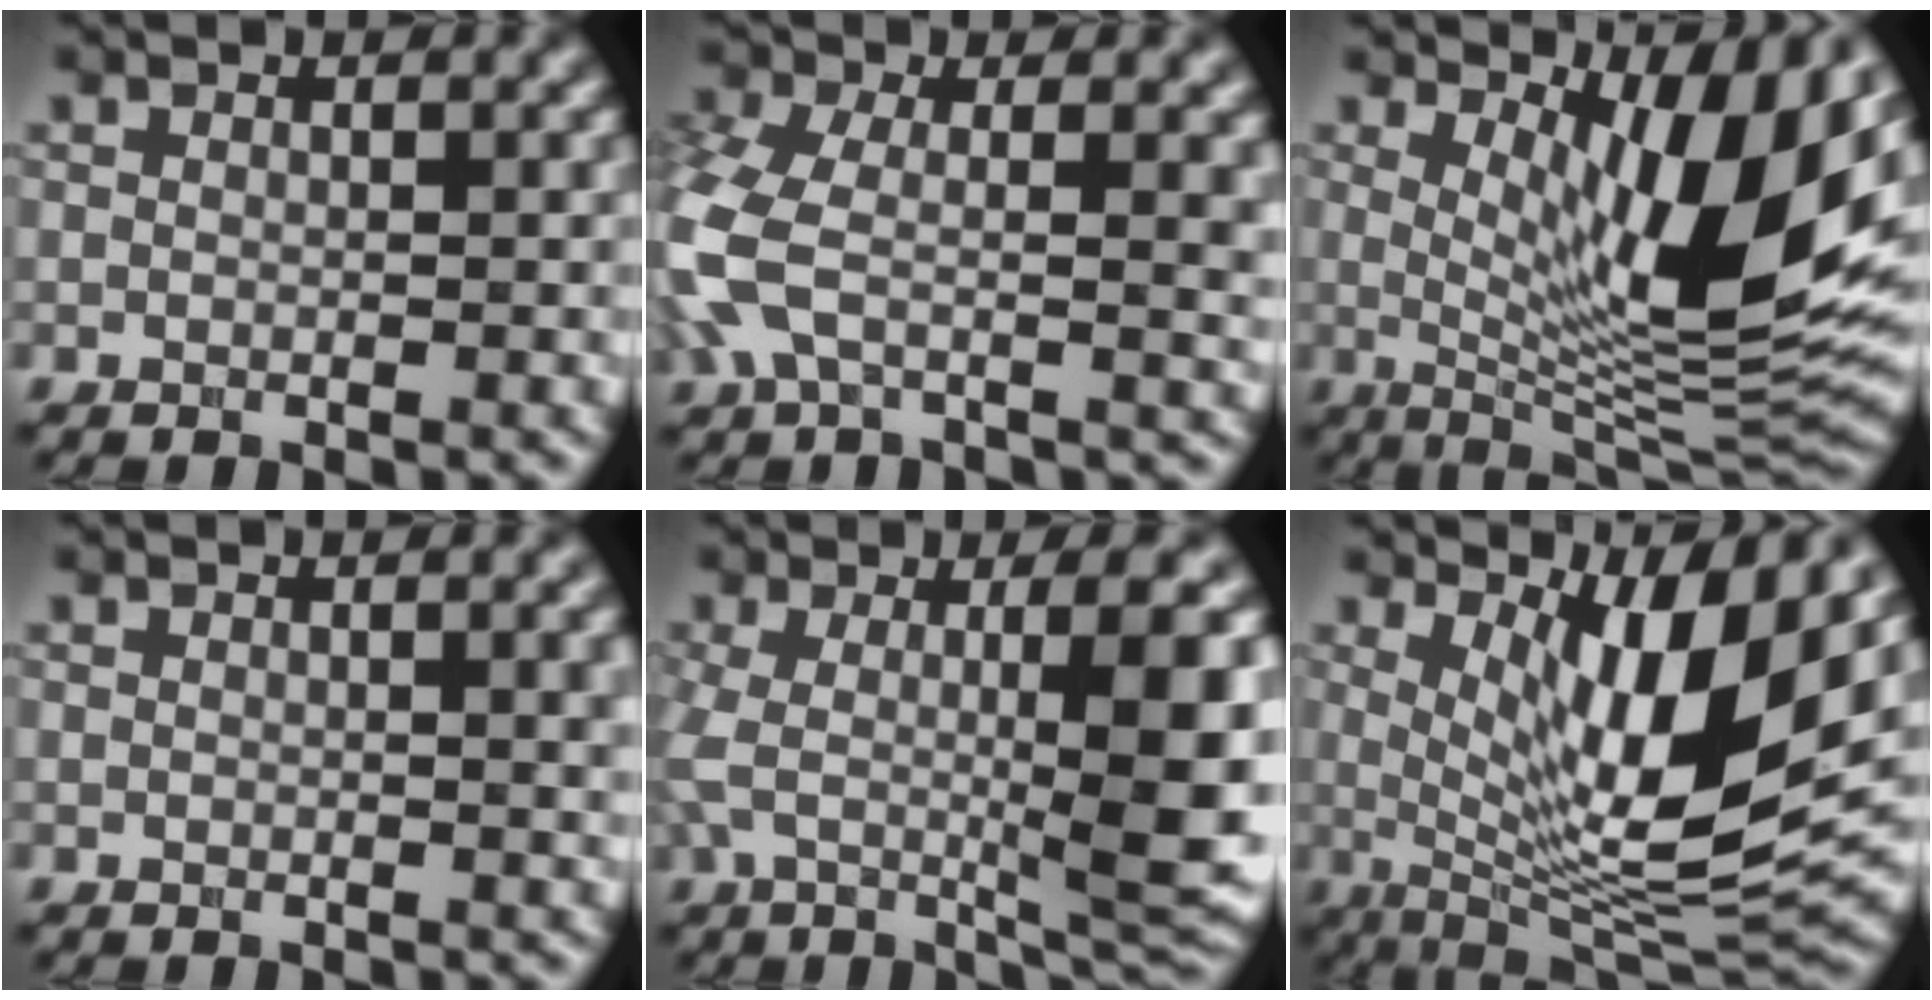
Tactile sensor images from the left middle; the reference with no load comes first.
{"total": 8.4, "force": [-1.1, 4.2, 7.2], "torque": [-0.197, -0.013, -0.022]}
{"total": 10.5, "force": [3.0, 2.9, 9.6], "torque": [-0.147, -0.017, 0.067]}
{"total": 2.7, "force": [0.5, 0.9, 2.5], "torque": [-0.020, 0.007, 0.014]}
{"total": 9.9, "force": [-0.6, 2.2, 9.6], "torque": [-0.161, -0.011, 0.003]}
{"total": 10.5, "force": [3.2, 2.6, 9.6], "torque": [-0.156, -0.013, 0.074]}